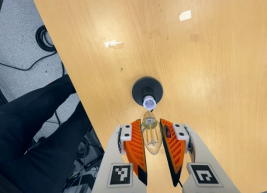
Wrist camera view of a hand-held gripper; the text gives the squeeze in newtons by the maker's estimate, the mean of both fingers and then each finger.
{"total": 13.5, "left": 14.0, "right": 13.0}